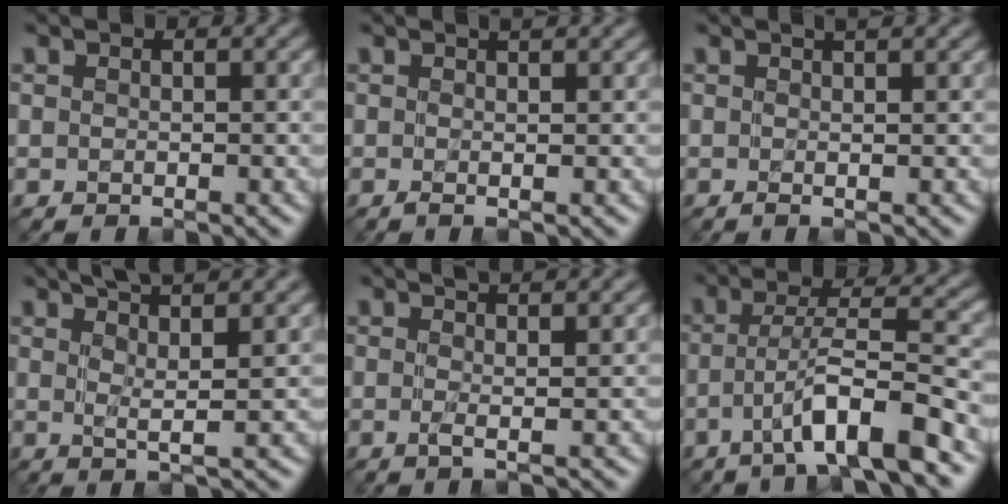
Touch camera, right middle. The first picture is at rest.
{"total": 2.3, "force": [0.5, 0.7, 2.1], "torque": [-0.024, 0.003, -0.006]}
{"total": 2.7, "force": [0.8, 0.9, 2.4], "torque": [-0.024, 0.006, -0.010]}
{"total": 6.1, "force": [3.4, 1.2, 4.9], "torque": [-0.069, 0.014, 0.035]}
{"total": 4.6, "force": [1.9, 1.4, 3.9], "torque": [-0.047, 0.017, -0.003]}
{"total": 6.8, "force": [-3.3, 0.9, 5.9], "torque": [-0.104, 0.012, -0.061]}